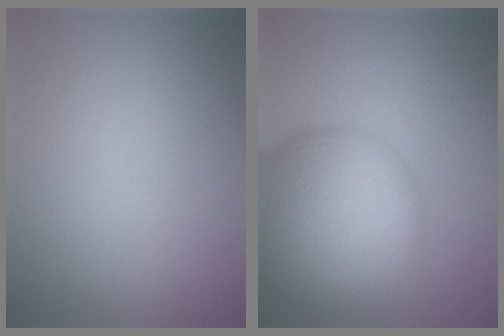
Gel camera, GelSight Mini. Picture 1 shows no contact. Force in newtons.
{"total": 13.0, "press": 13.0, "slide": 0.7}